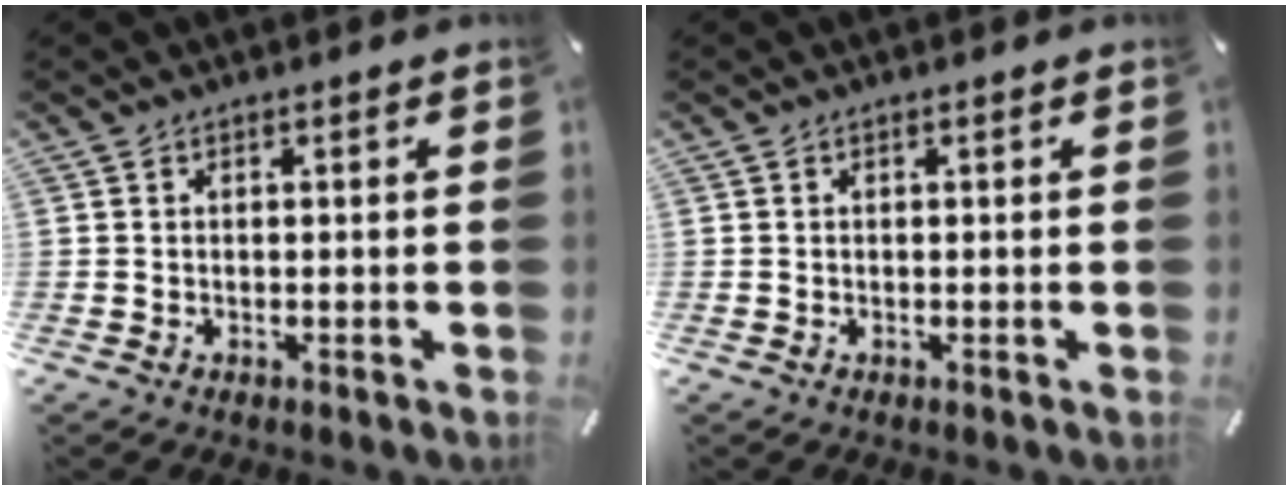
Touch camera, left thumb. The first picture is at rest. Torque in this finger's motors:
{"motor_torque": [0.09, 0.48, 0.07, 0.08, -0.03]}